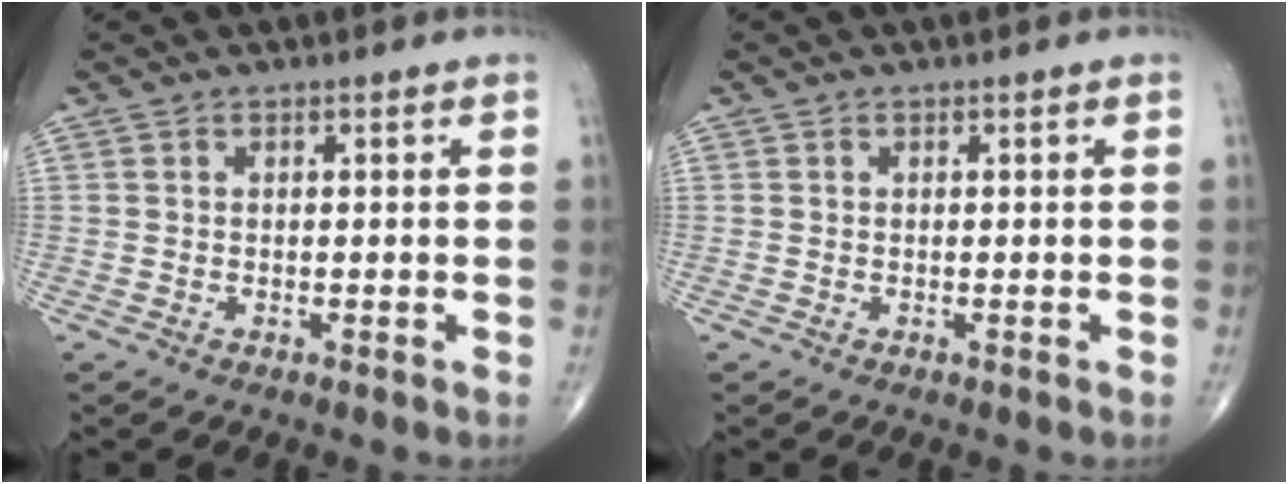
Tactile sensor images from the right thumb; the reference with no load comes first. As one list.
[{"total": 0.0}]